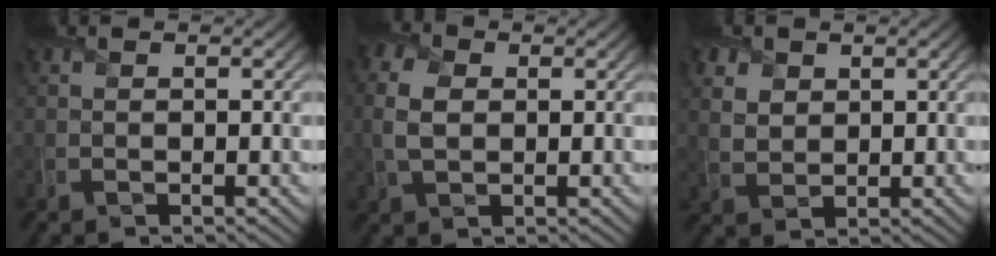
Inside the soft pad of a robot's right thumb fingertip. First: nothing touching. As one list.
[{"total": 4.8, "force": [0.3, 3.3, 3.4], "torque": [-0.098, 0.007, 0.002]}, {"total": 4.2, "force": [2.3, 3.0, 1.8], "torque": [-0.064, 0.000, 0.052]}]